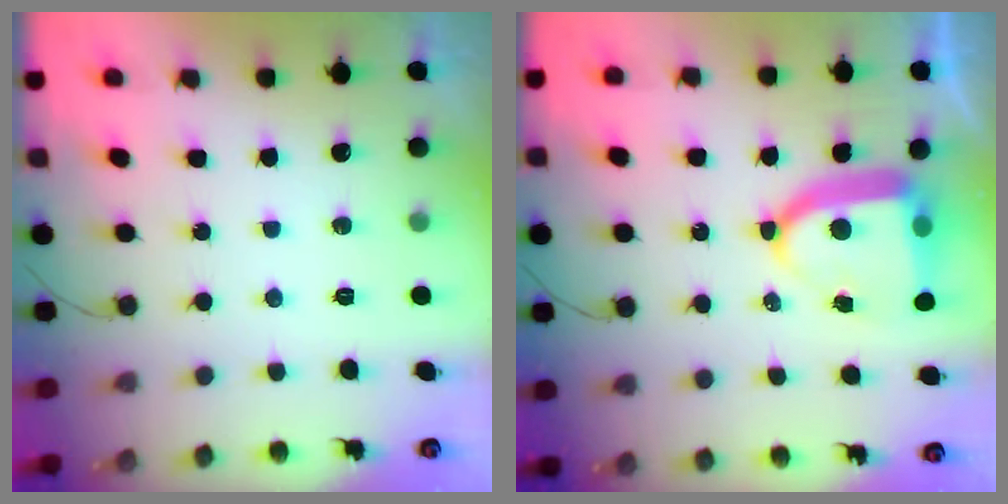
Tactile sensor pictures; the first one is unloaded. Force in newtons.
{"total": 11.8, "press": 11.7, "slide": 1.4}